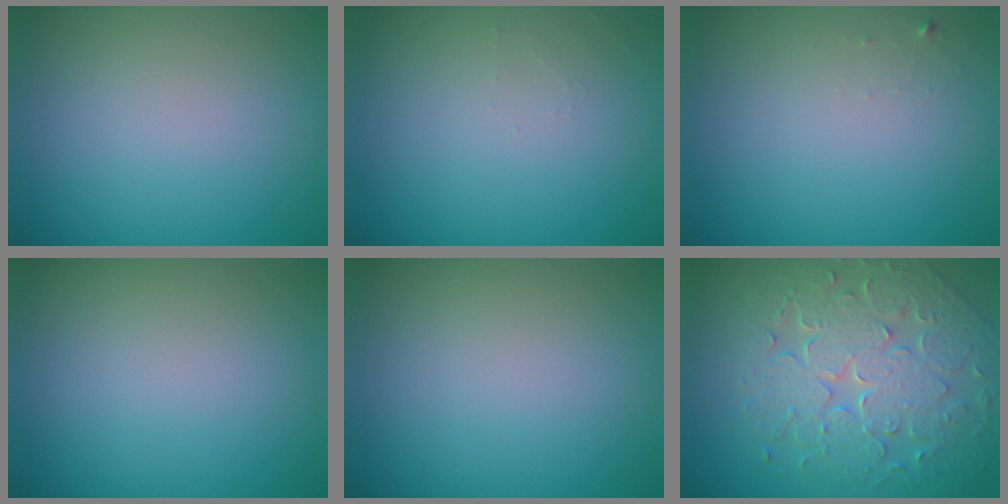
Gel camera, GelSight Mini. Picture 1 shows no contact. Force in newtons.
{"total": 0.7, "press": 0.7, "slide": 0.1}
{"total": 0.6, "press": 0.6, "slide": 0.1}
{"total": 0.0}
{"total": 0.0}
{"total": 8.9, "press": 6.5, "slide": 6.1}